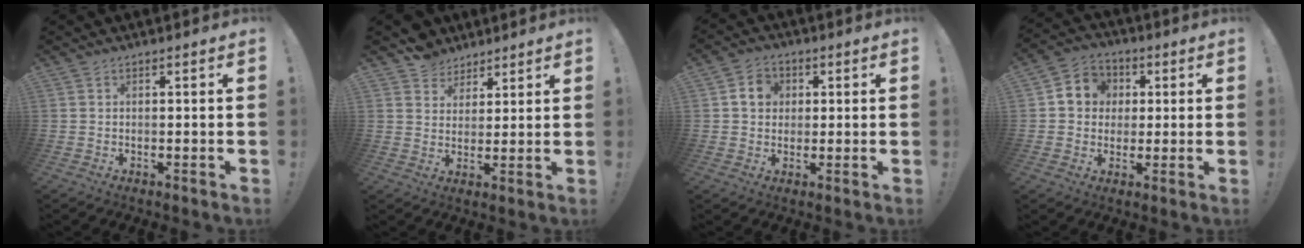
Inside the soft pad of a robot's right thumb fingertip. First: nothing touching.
{"total": 6.7, "force": [4.9, 4.5, -0.1], "torque": [-0.004, -0.037, 0.099]}
{"total": 6.6, "force": [1.5, 5.7, 2.9], "torque": [-0.045, 0.009, 0.031]}
{"total": 8.4, "force": [0.9, 7.9, 2.7], "torque": [-0.033, 0.007, 0.023]}